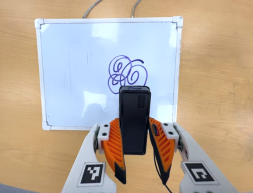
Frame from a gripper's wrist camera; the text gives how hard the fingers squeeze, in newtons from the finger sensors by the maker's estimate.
{"total": 4.4, "left": 2.7, "right": 6.1}